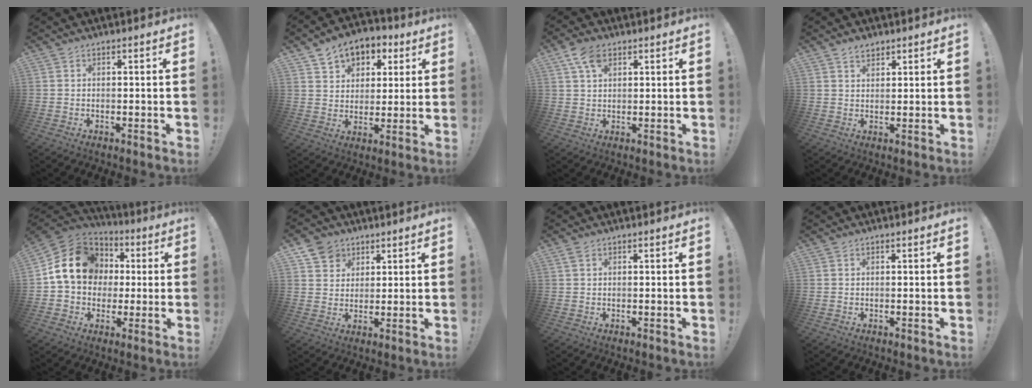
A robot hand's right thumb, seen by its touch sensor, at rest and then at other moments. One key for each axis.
{"total": 8.5, "fx": 4.4, "fy": 6.7, "fz": 2.7, "tx": -0.033, "ty": -0.029, "tz": 0.085}
{"total": 6.4, "fx": 3.2, "fy": 3.8, "fz": 4.0, "tx": -0.060, "ty": -0.009, "tz": 0.059}
{"total": 3.0, "fx": 2.4, "fy": 1.6, "fz": 0.9, "tx": -0.009, "ty": -0.014, "tz": 0.043}
{"total": 17.2, "fx": 3.6, "fy": 14.1, "fz": 9.1, "tx": -0.144, "ty": 0.002, "tz": 0.078}
{"total": 7.2, "fx": 4.3, "fy": 5.8, "fz": 0.9, "tx": -0.015, "ty": -0.027, "tz": 0.085}
{"total": 1.3, "fx": 0.8, "fy": 0.7, "fz": 0.8, "tx": -0.023, "ty": 0.005, "tz": 0.017}
{"total": 0.0}